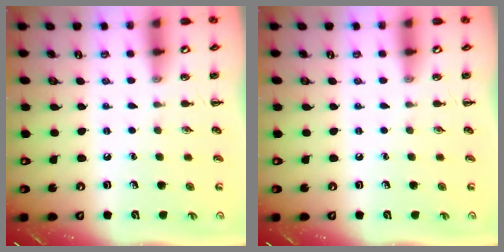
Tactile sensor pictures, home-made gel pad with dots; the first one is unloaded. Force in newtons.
{"total": 0.0}